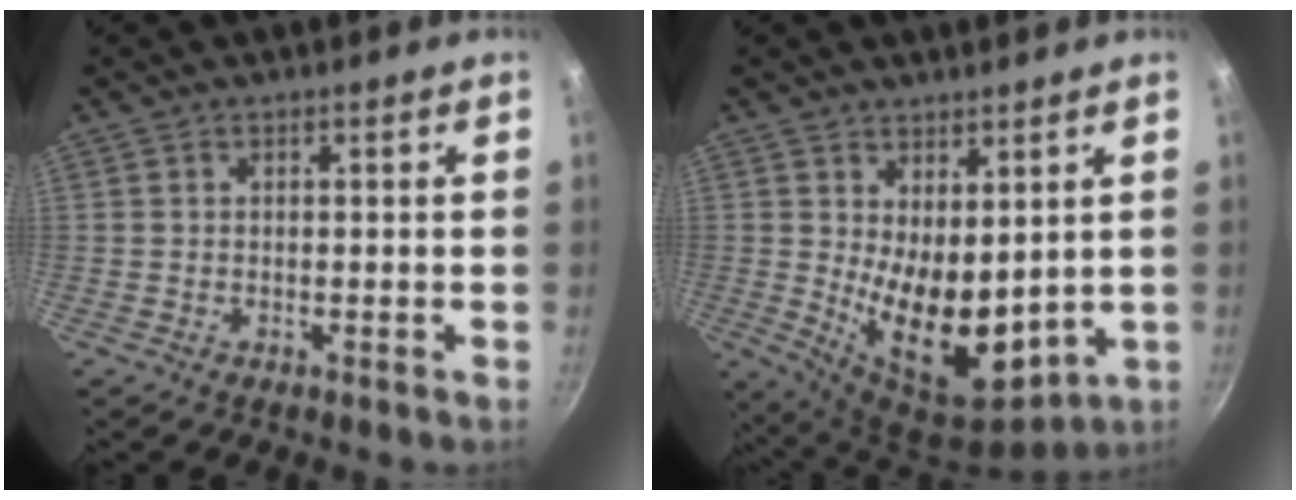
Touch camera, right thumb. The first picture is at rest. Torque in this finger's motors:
{"motor_torque": [-0.21, 1.40, 1.65, 0.23, 0.14]}